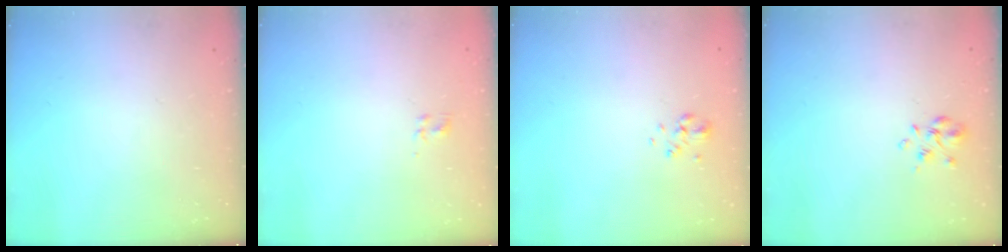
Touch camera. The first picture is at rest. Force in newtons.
{"total": 1.9, "press": 1.5, "slide": 1.1}
{"total": 3.1, "press": 2.8, "slide": 1.5}
{"total": 3.3, "press": 3.2, "slide": 1.0}